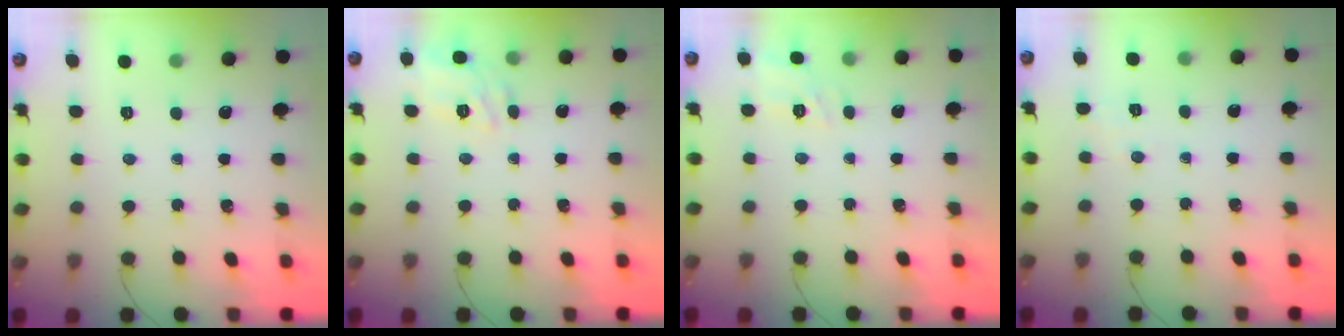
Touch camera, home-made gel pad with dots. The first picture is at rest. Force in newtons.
{"total": 7.6, "press": 7.6, "slide": 0.8}
{"total": 9.7, "press": 9.6, "slide": 1.7}
{"total": 1.2, "press": 0.3, "slide": 1.2}